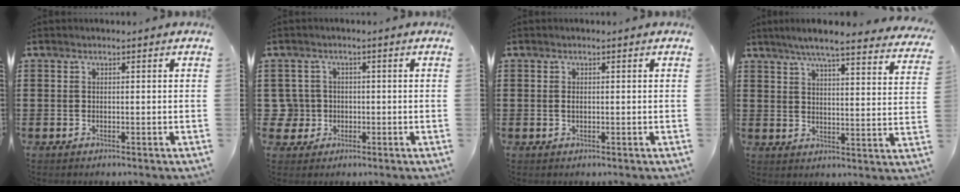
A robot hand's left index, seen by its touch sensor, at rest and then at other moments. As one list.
[{"total": 3.5, "force": [-0.5, 3.4, 0.4], "torque": [-0.041, 0.002, -0.018]}, {"total": 0.7, "force": [0.0, 0.3, 0.7], "torque": [-0.015, 0.000, -0.001]}, {"total": 5.9, "force": [5.2, 0.0, 2.9], "torque": [-0.075, -0.025, 0.088]}]